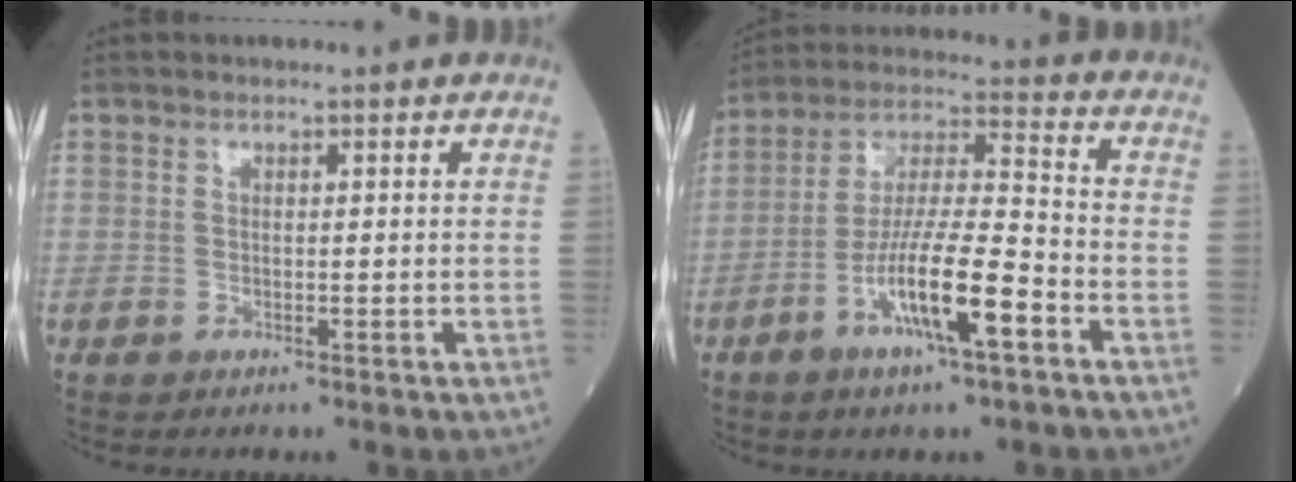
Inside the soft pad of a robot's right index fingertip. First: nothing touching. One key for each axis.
{"total": 12.9, "fx": -5.6, "fy": 1.4, "fz": 11.6, "tx": -0.214, "ty": -0.005, "tz": -0.103}